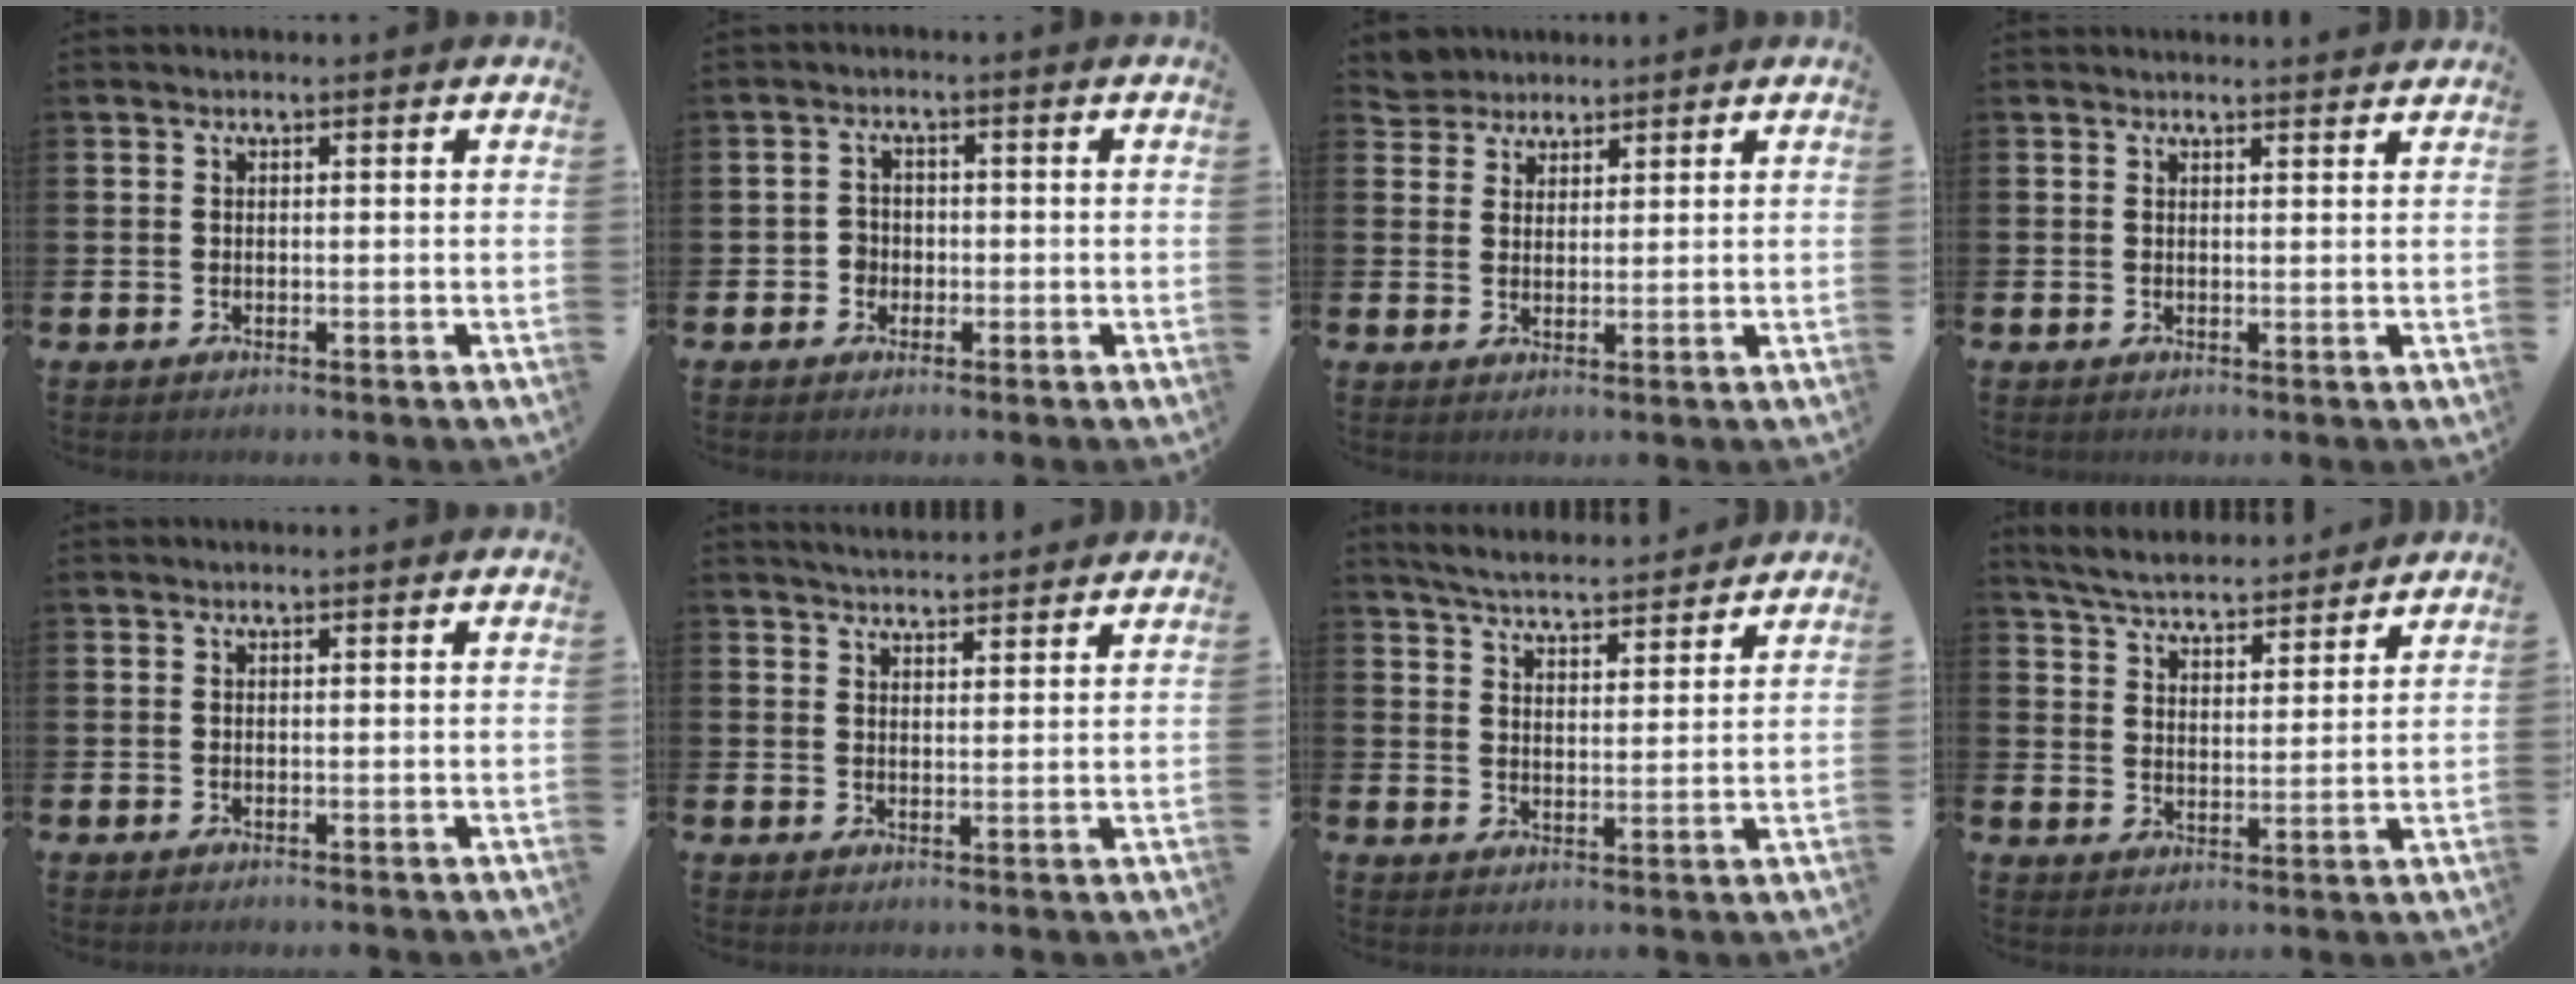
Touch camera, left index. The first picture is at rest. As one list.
[{"total": 2.1, "force": [-0.7, 2.0, 0.2], "torque": [-0.007, 0.005, -0.019]}, {"total": 4.0, "force": [3.7, 1.3, -0.4], "torque": [-0.003, -0.013, 0.070]}, {"total": 1.6, "force": [1.6, 0.0, 0.0], "torque": [0.009, -0.010, 0.028]}, {"total": 0.0}, {"total": 3.9, "force": [3.9, 0.1, 0.2], "torque": [-0.008, -0.024, 0.071]}, {"total": 5.5, "force": [5.4, 0.4, 0.7], "torque": [-0.035, -0.034, 0.096]}, {"total": 5.7, "force": [5.5, 0.8, 0.8], "torque": [-0.041, -0.037, 0.097]}]